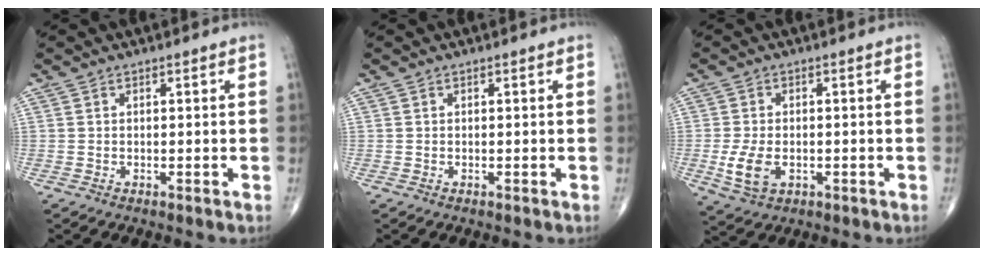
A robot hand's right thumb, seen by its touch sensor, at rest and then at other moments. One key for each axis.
{"total": 0.0}
{"total": 6.3, "fx": -1.4, "fy": 3.8, "fz": 4.8, "tx": -0.098, "ty": -0.004, "tz": -0.020}